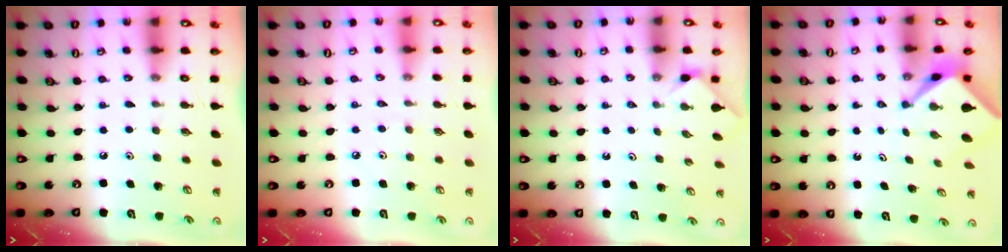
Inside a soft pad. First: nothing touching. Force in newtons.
{"total": 2.1, "press": 2.0, "slide": 0.4}
{"total": 1.3, "press": 1.2, "slide": 0.4}
{"total": 2.6, "press": 2.6, "slide": 0.2}